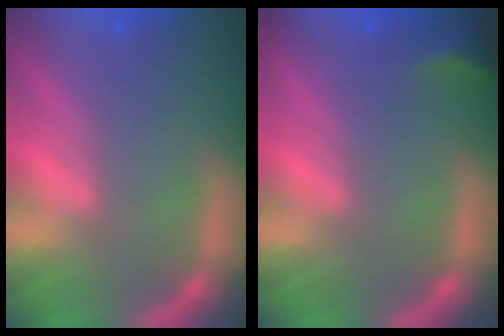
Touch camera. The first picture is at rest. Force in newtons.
{"total": 2.4}